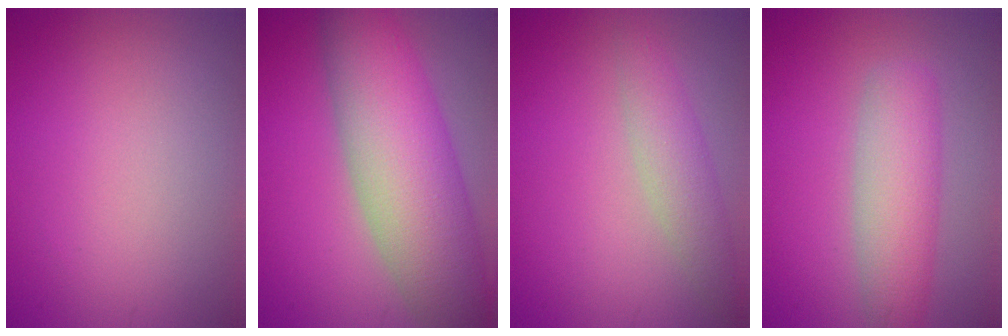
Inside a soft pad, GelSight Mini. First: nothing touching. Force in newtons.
{"total": 10.9, "press": 10.9, "slide": 0.4}
{"total": 3.1, "press": 3.1, "slide": 0.2}
{"total": 5.2, "press": 5.2, "slide": 0.2}